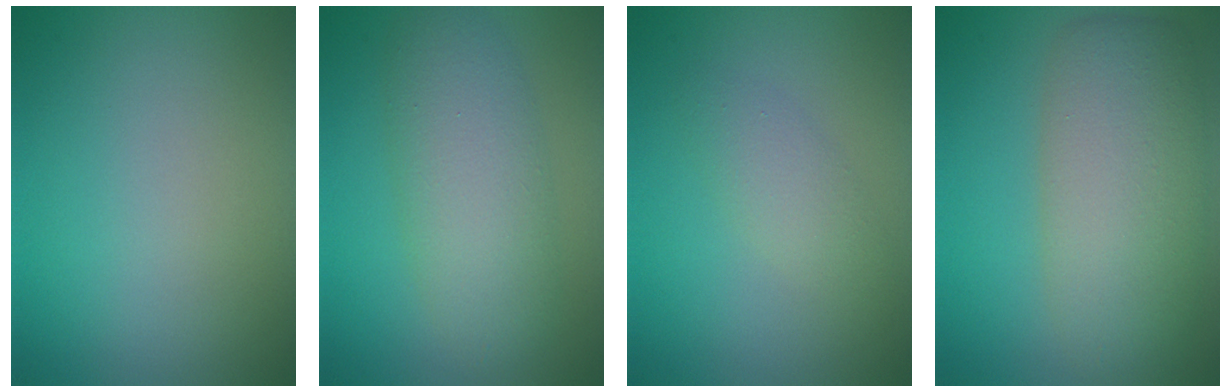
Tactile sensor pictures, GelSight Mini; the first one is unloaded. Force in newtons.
{"total": 5.7, "press": 5.7, "slide": 0.2}
{"total": 2.2, "press": 2.2, "slide": 0.0}
{"total": 7.5, "press": 7.5, "slide": 0.2}